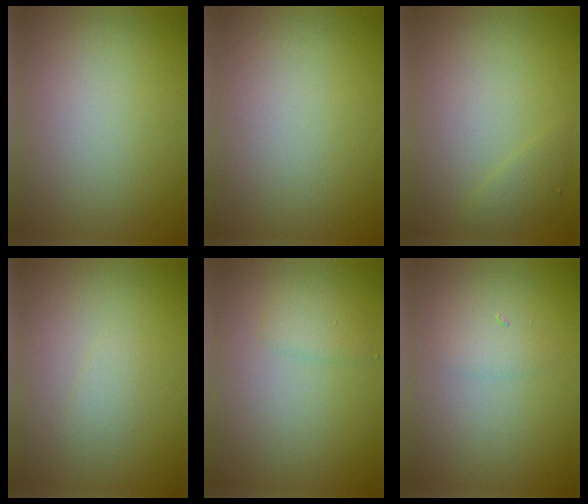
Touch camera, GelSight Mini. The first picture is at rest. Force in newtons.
{"total": 0.0}
{"total": 1.2, "press": 1.2, "slide": 0.1}
{"total": 1.0, "press": 1.0, "slide": 0.0}
{"total": 1.5, "press": 1.5, "slide": 0.1}
{"total": 1.3, "press": 1.3, "slide": 0.1}